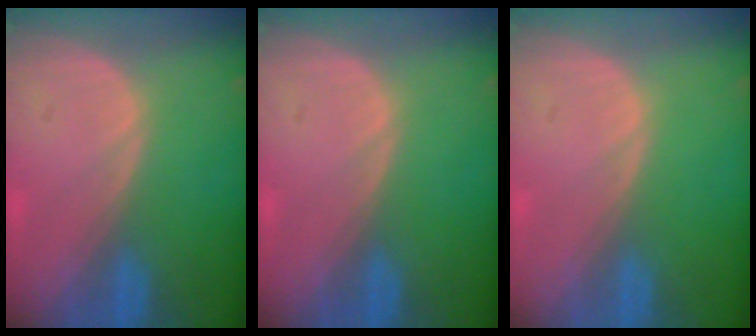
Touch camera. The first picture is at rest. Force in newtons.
{"total": 0.0}
{"total": 0.0}